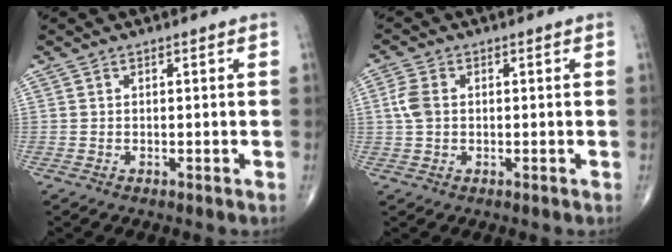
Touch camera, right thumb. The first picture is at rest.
{"total": 3.9, "force": [0.3, 2.7, 2.8], "torque": [-0.069, 0.006, 0.003]}